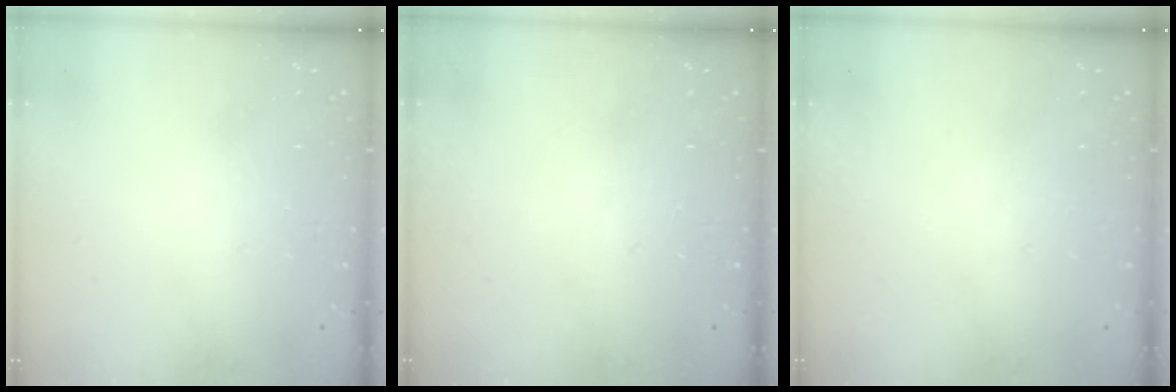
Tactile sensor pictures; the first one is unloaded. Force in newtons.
{"total": 0.0}
{"total": 0.0}